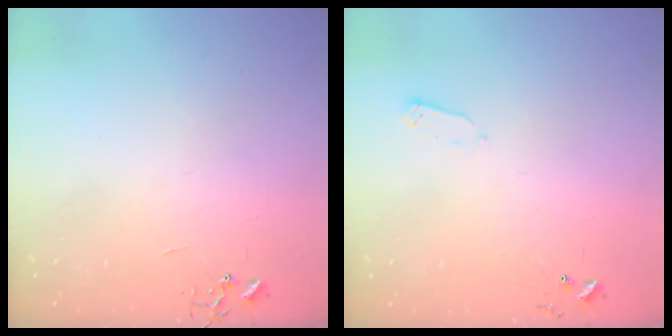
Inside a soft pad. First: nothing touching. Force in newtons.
{"total": 2.4, "press": 2.4, "slide": 0.4}